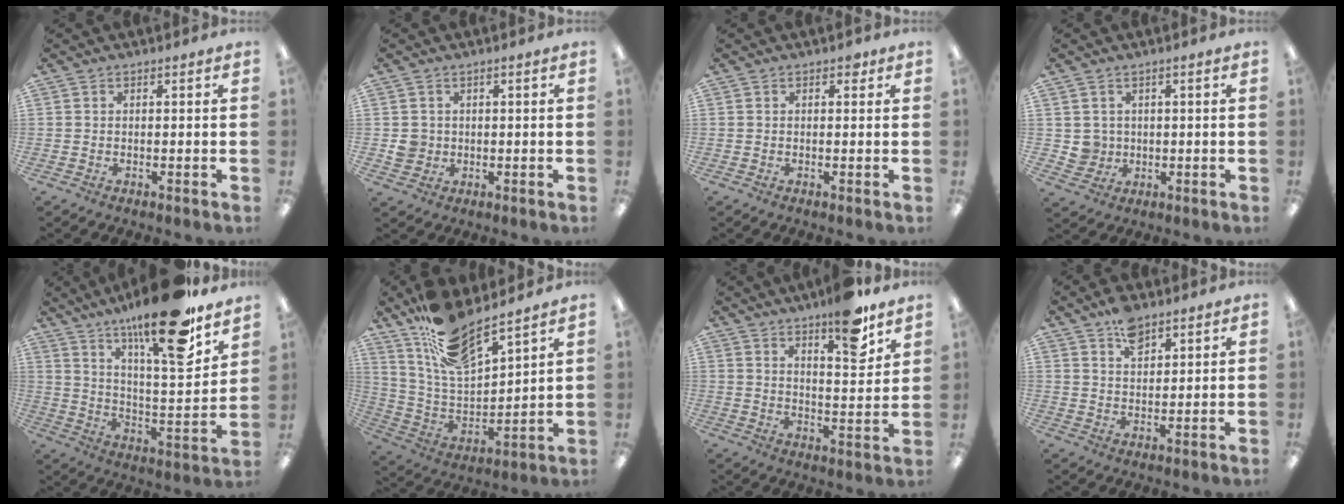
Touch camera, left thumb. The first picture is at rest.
{"total": 3.5, "force": [0.3, 3.4, 0.9], "torque": [-0.012, 0.004, 0.005]}
{"total": 1.5, "force": [0.7, 0.9, 0.9], "torque": [-0.003, -0.003, 0.009]}
{"total": 3.7, "force": [1.3, 3.4, 0.1], "torque": [-0.006, 0.001, 0.024]}
{"total": 21.2, "force": [15.6, 4.5, 13.6], "torque": [-0.214, -0.104, 0.249]}
{"total": 15.6, "force": [13.1, 3.9, 7.6], "torque": [-0.167, -0.080, 0.232]}
{"total": 11.6, "force": [8.6, 3.0, 7.2], "torque": [-0.089, -0.056, 0.140]}
{"total": 6.4, "force": [4.6, 3.2, 3.2], "torque": [-0.042, -0.022, 0.080]}